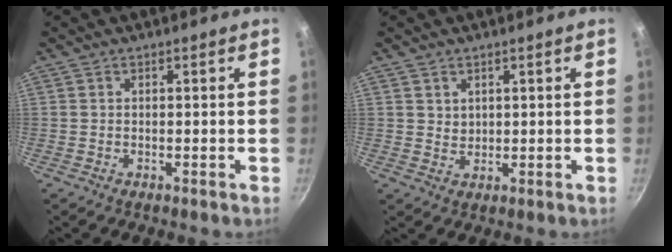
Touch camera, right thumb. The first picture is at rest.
{"total": 2.1, "force": [1.1, 1.6, 0.7], "torque": [-0.001, -0.005, 0.022]}